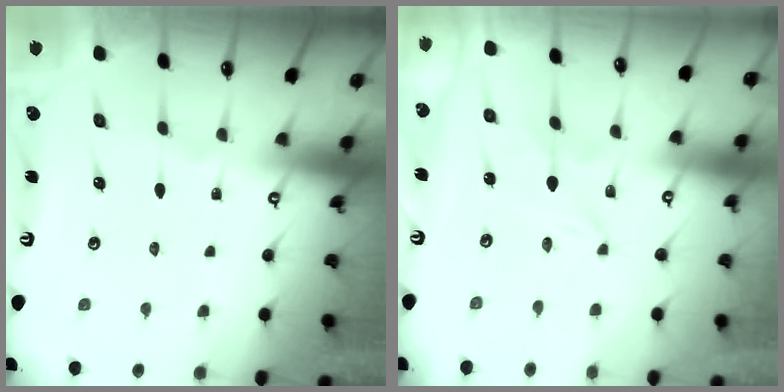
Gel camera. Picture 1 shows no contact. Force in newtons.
{"total": 0.0}